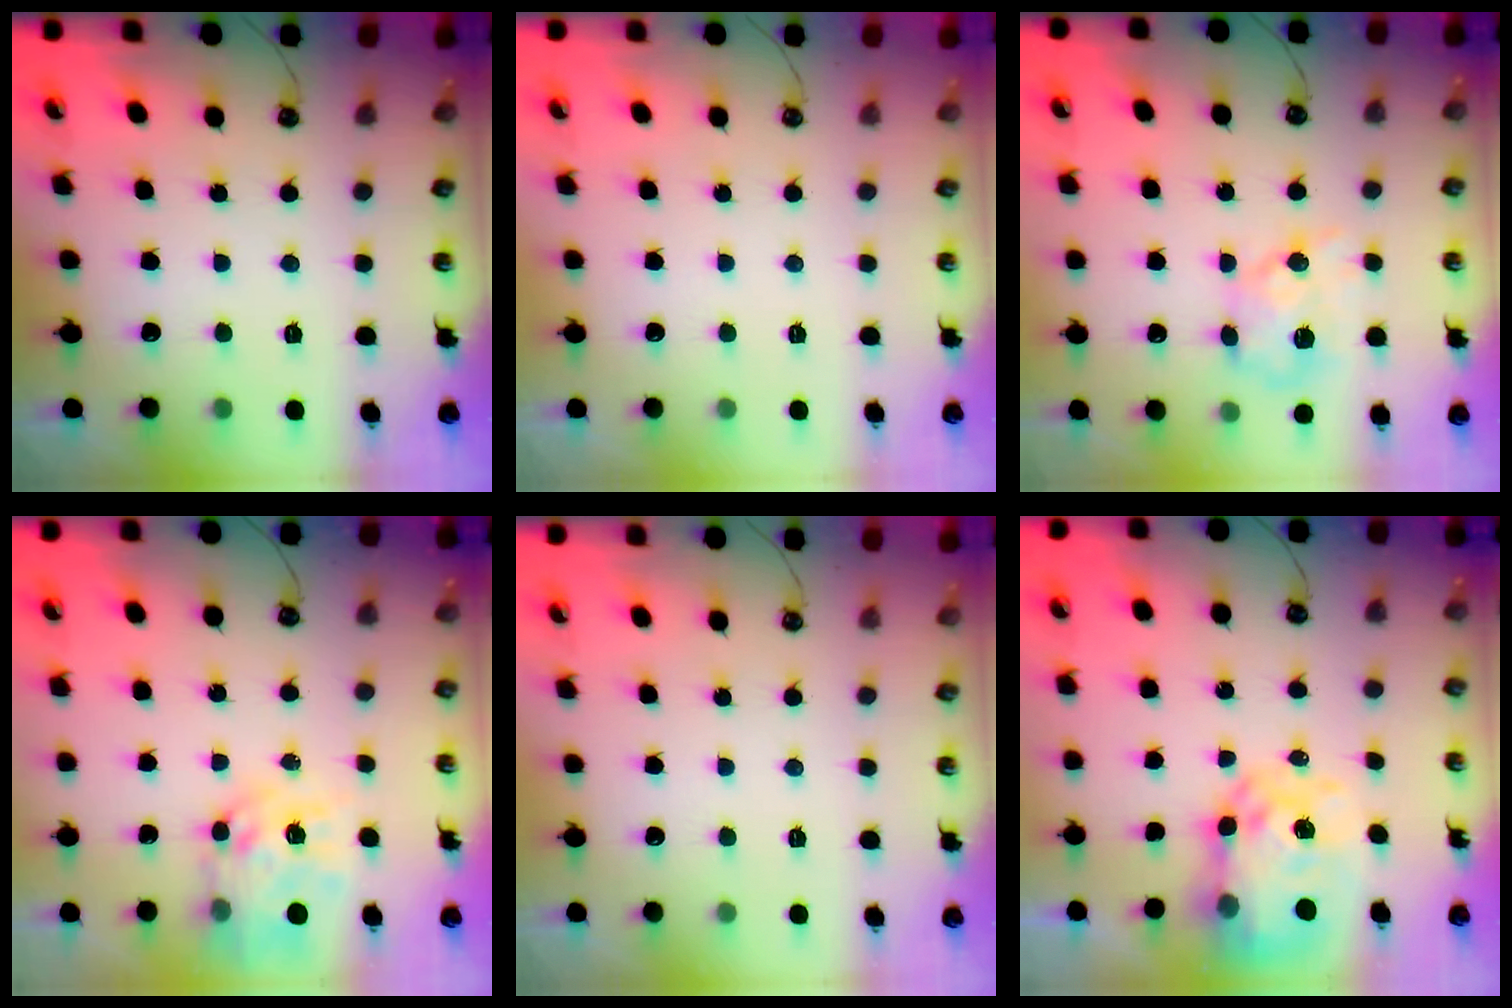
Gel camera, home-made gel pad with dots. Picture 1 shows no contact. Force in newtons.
{"total": 0.0}
{"total": 10.9, "press": 10.9, "slide": 0.3}
{"total": 11.9, "press": 11.8, "slide": 1.0}
{"total": 0.0}
{"total": 9.8, "press": 9.8, "slide": 0.7}